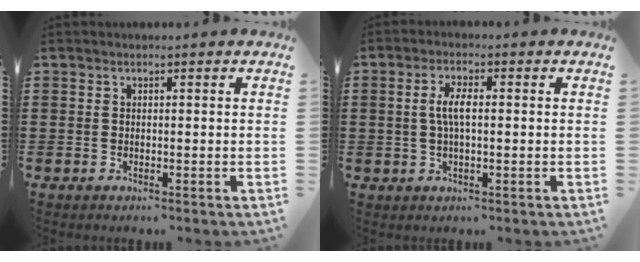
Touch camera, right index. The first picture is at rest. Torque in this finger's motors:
{"motor_torque": [0.50, -0.46, 0.13, 0.09]}